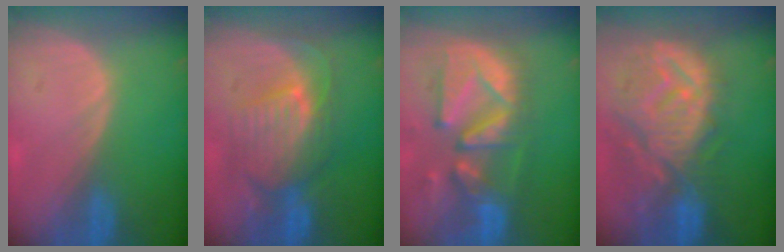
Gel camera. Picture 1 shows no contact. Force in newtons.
{"total": 9.3, "press": 8.7, "slide": 3.3}
{"total": 12.7, "press": 11.2, "slide": 6.0}
{"total": 12.7, "press": 11.1, "slide": 6.0}